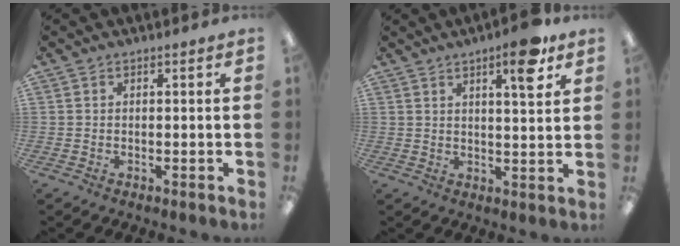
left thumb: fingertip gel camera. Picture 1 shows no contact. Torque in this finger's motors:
{"motor_torque": [-0.07, 0.06, -0.30, 0.22, 0.03]}